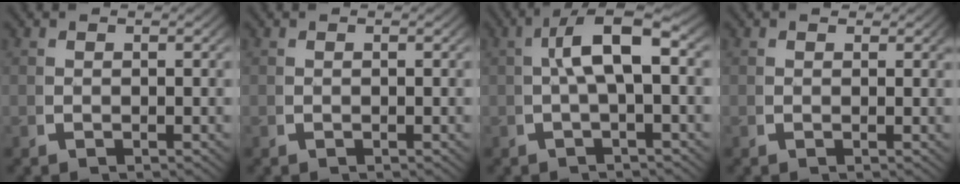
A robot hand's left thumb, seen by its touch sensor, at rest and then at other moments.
{"total": 0.0}
{"total": 6.2, "force": [0.6, 2.4, 5.7], "torque": [-0.101, 0.012, 0.001]}
{"total": 0.7, "force": [0.6, 0.3, 0.2], "torque": [0.005, 0.001, 0.008]}